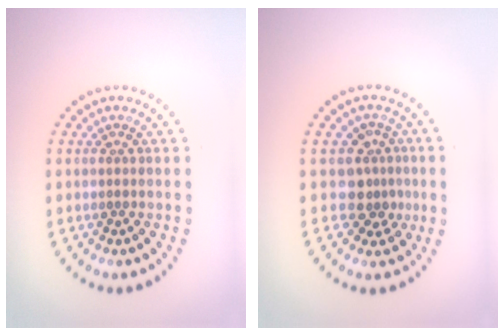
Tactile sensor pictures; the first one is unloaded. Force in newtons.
{"total": 2.7, "press": 2.2, "slide": 1.7}